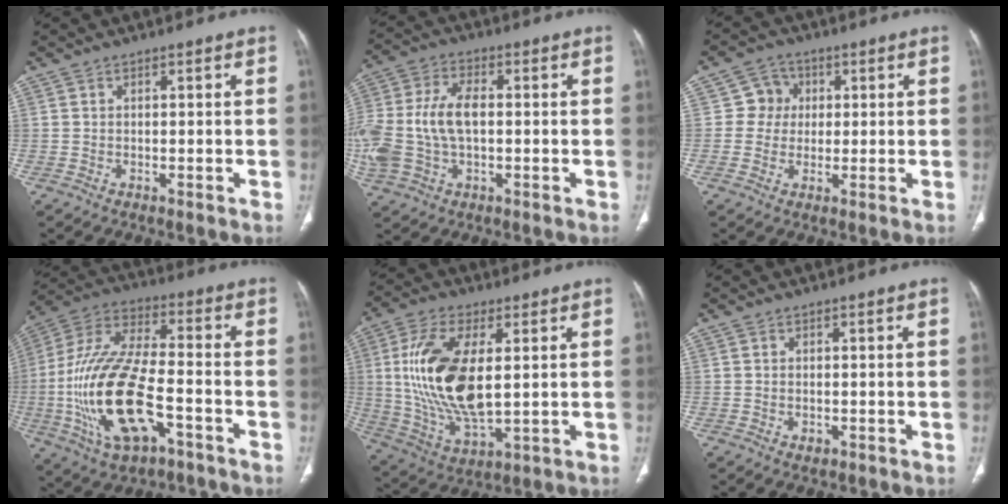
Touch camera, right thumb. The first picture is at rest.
{"total": 16.3, "force": [-0.7, 10.2, 12.7], "torque": [-0.305, 0.016, -0.010]}
{"total": 5.2, "force": [0.7, 5.0, 0.9], "torque": [0.021, 0.009, 0.005]}
{"total": 22.9, "force": [-6.4, 10.3, 19.4], "torque": [-0.406, 0.028, -0.106]}
{"total": 18.8, "force": [2.4, 8.7, 16.5], "torque": [-0.332, -0.016, 0.054]}
{"total": 1.4, "force": [-0.4, 1.0, 0.9], "torque": [-0.010, 0.000, -0.002]}